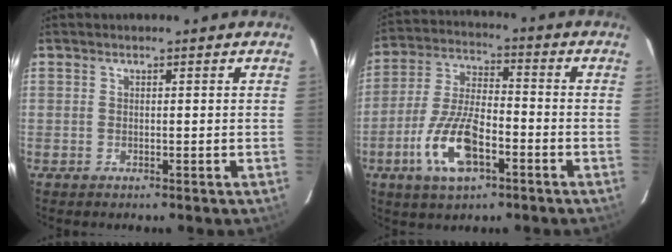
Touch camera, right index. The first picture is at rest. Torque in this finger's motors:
{"motor_torque": [1.70, -0.44, 0.70, 0.13]}